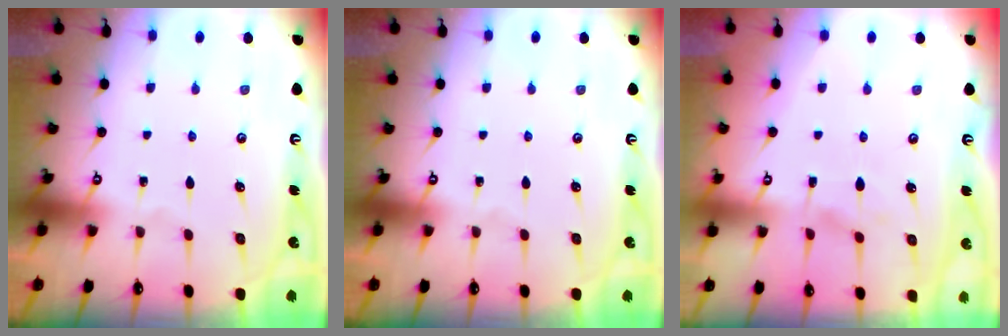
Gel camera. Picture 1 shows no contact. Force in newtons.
{"total": 0.0}
{"total": 2.0, "press": 1.9, "slide": 0.8}